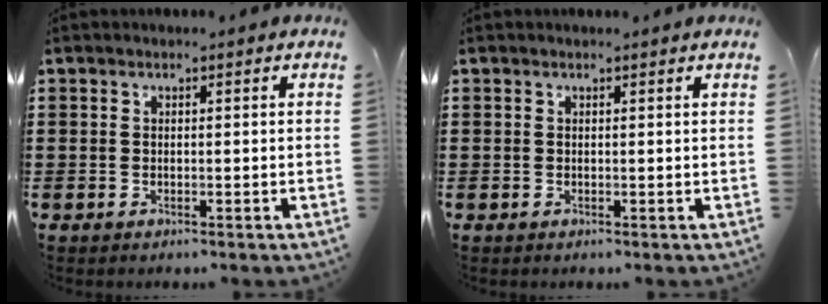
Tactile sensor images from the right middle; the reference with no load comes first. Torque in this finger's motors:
{"motor_torque": [0.01, -0.01, -0.03, 0.01]}